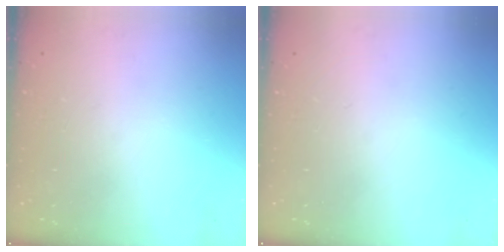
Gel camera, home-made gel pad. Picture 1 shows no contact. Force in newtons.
{"total": 0.0}